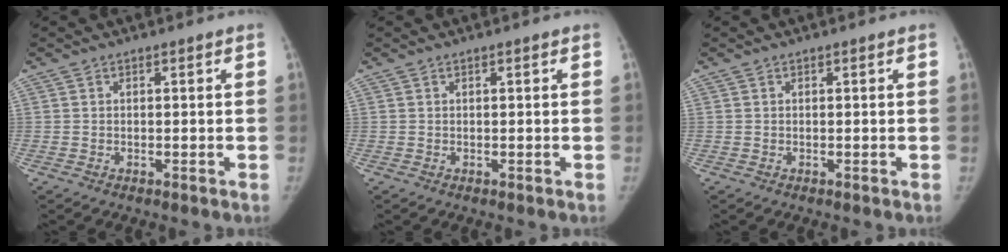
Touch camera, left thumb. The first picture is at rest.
{"total": 0.0}
{"total": 0.0}